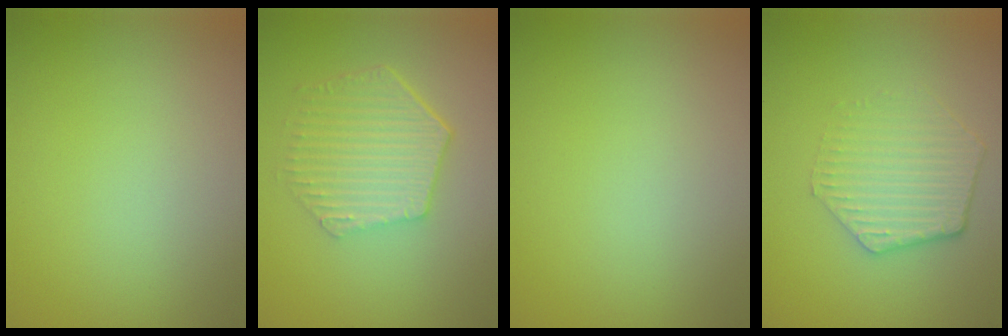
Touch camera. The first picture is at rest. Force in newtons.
{"total": 5.4, "press": 4.1, "slide": 3.6}
{"total": 0.0}
{"total": 3.6, "press": 3.0, "slide": 2.0}